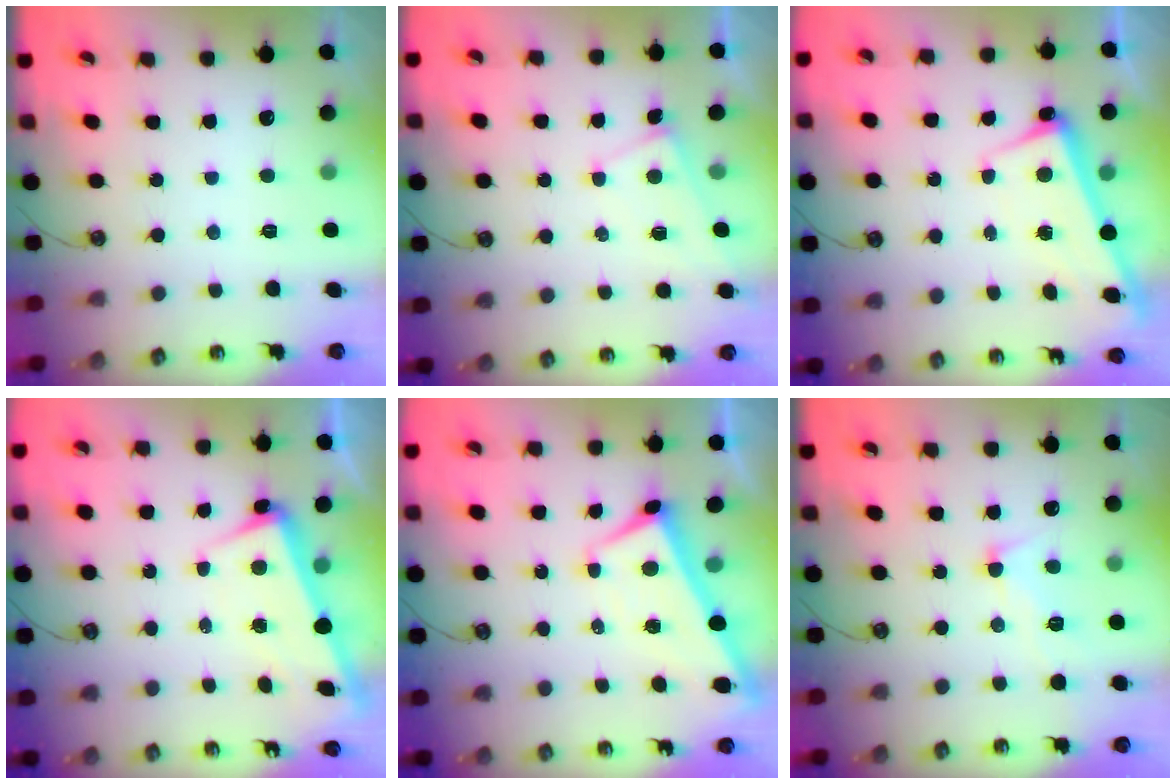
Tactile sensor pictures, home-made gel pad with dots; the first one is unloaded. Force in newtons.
{"total": 0.6, "press": 0.6, "slide": 0.2}
{"total": 2.6, "press": 2.6, "slide": 0.5}
{"total": 2.9, "press": 2.8, "slide": 1.0}
{"total": 3.6, "press": 3.5, "slide": 0.7}
{"total": 4.8, "press": 4.8, "slide": 0.6}